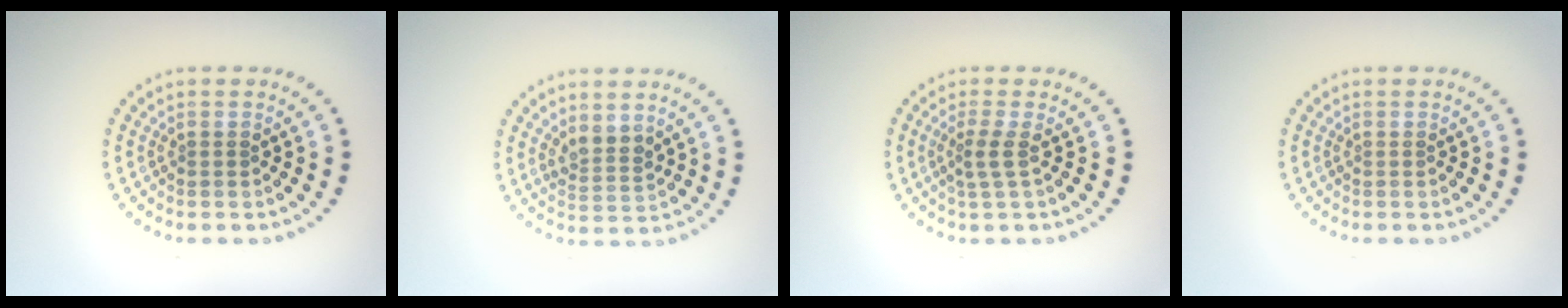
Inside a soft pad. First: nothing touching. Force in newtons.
{"total": 2.3, "press": 1.9, "slide": 1.3}
{"total": 2.0, "press": 1.4, "slide": 1.4}
{"total": 0.0}